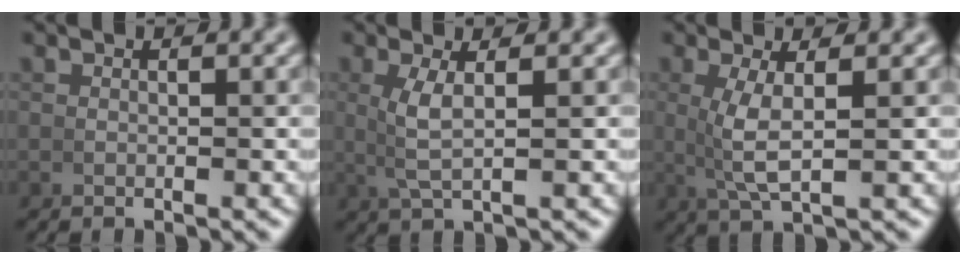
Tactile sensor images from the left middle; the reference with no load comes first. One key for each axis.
{"total": 2.8, "fx": 0.5, "fy": 0.3, "fz": 2.7, "tx": -0.058, "ty": -0.001, "tz": 0.017}
{"total": 3.9, "fx": 0.6, "fy": 0.8, "fz": 3.8, "tx": -0.082, "ty": -0.005, "tz": 0.020}